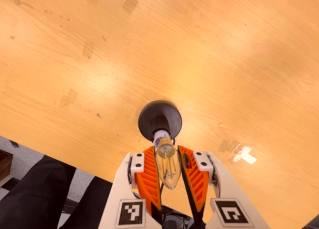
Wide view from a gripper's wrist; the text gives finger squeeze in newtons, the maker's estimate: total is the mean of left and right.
{"total": 14.0, "left": 14.2, "right": 13.8}